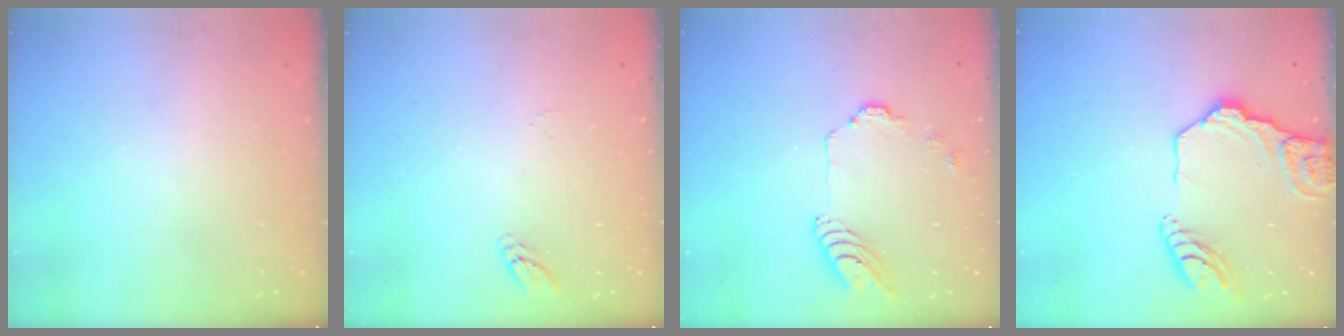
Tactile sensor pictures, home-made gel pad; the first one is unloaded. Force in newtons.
{"total": 5.9, "press": 5.8, "slide": 0.5}
{"total": 10.2, "press": 10.1, "slide": 1.1}
{"total": 15.4, "press": 15.3, "slide": 1.8}